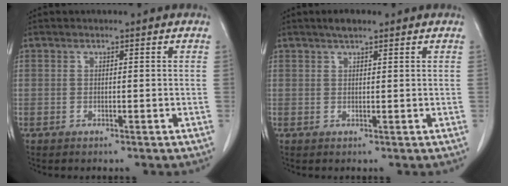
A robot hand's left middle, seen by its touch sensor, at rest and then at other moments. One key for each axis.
{"total": 2.3, "fx": 1.7, "fy": 0.5, "fz": 1.4, "tx": -0.031, "ty": 0.008, "tz": 0.028}